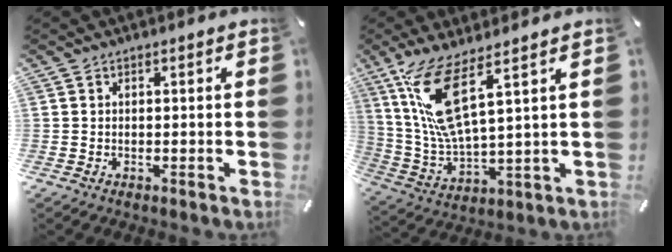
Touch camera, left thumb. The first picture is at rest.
{"total": 14.3, "force": [6.6, 3.7, 12.2], "torque": [-0.276, -0.023, 0.112]}